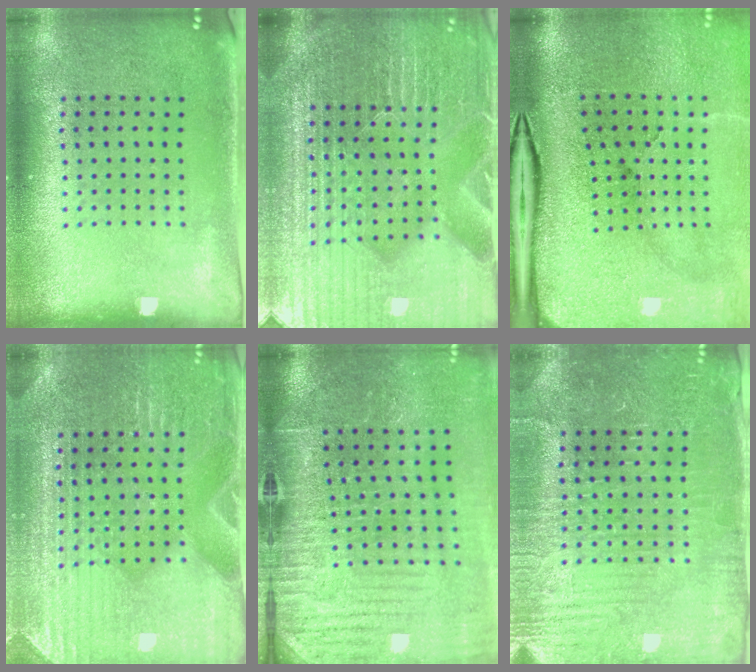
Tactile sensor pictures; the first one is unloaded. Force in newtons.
{"total": 6.0, "press": 5.5, "slide": 2.5}
{"total": 5.3, "press": 4.2, "slide": 3.2}
{"total": 4.0, "press": 3.8, "slide": 1.0}
{"total": 4.1, "press": 3.9, "slide": 1.3}
{"total": 4.0, "press": 3.9, "slide": 0.9}